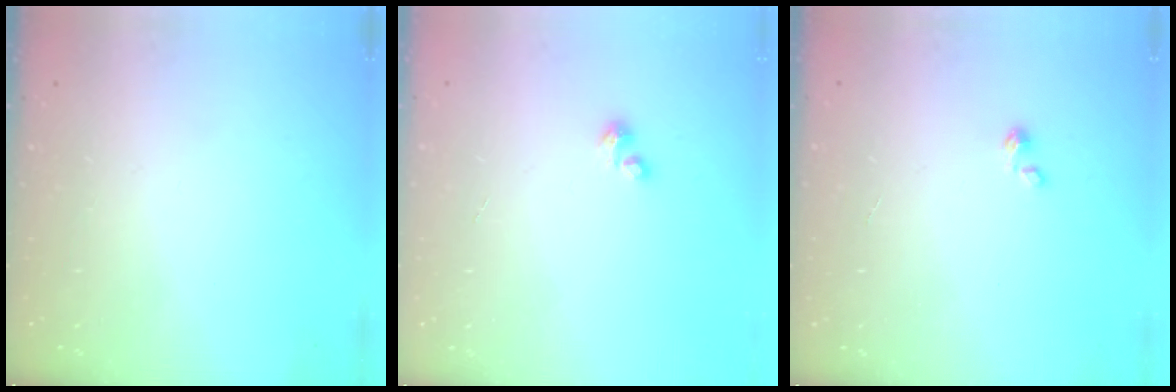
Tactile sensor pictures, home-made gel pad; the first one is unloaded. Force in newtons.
{"total": 0.9, "press": 0.9, "slide": 0.1}
{"total": 0.0}